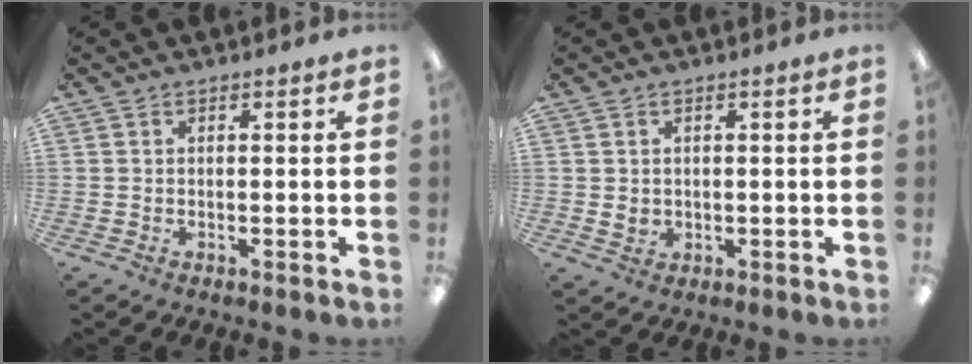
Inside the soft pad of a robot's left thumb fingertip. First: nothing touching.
{"total": 2.2, "force": [0.8, 1.9, 0.7], "torque": [-0.007, 0.000, 0.011]}